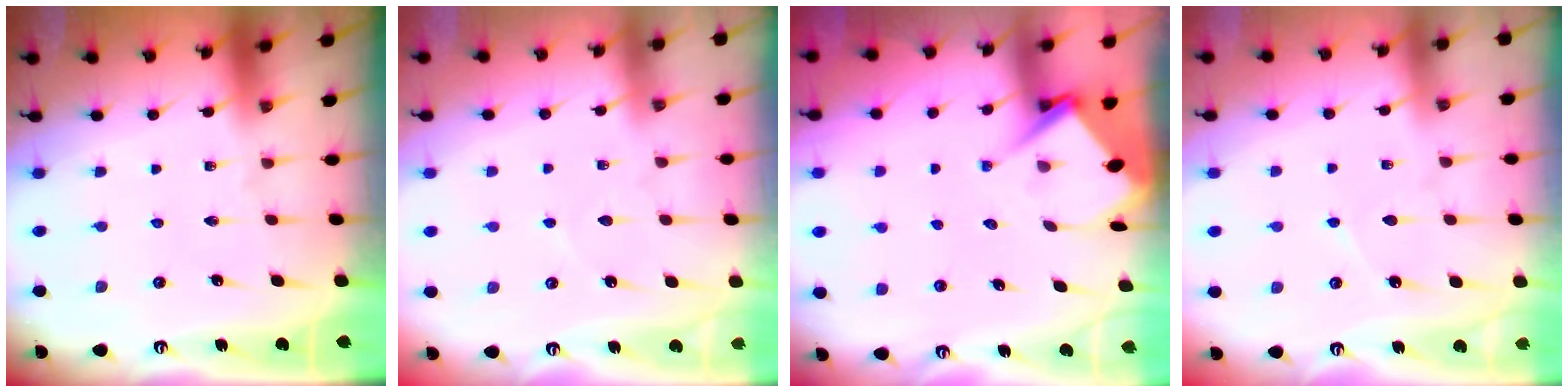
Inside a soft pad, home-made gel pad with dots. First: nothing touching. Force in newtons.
{"total": 4.6, "press": 4.6, "slide": 0.6}
{"total": 6.8, "press": 6.8, "slide": 0.5}
{"total": 5.1, "press": 5.0, "slide": 0.6}